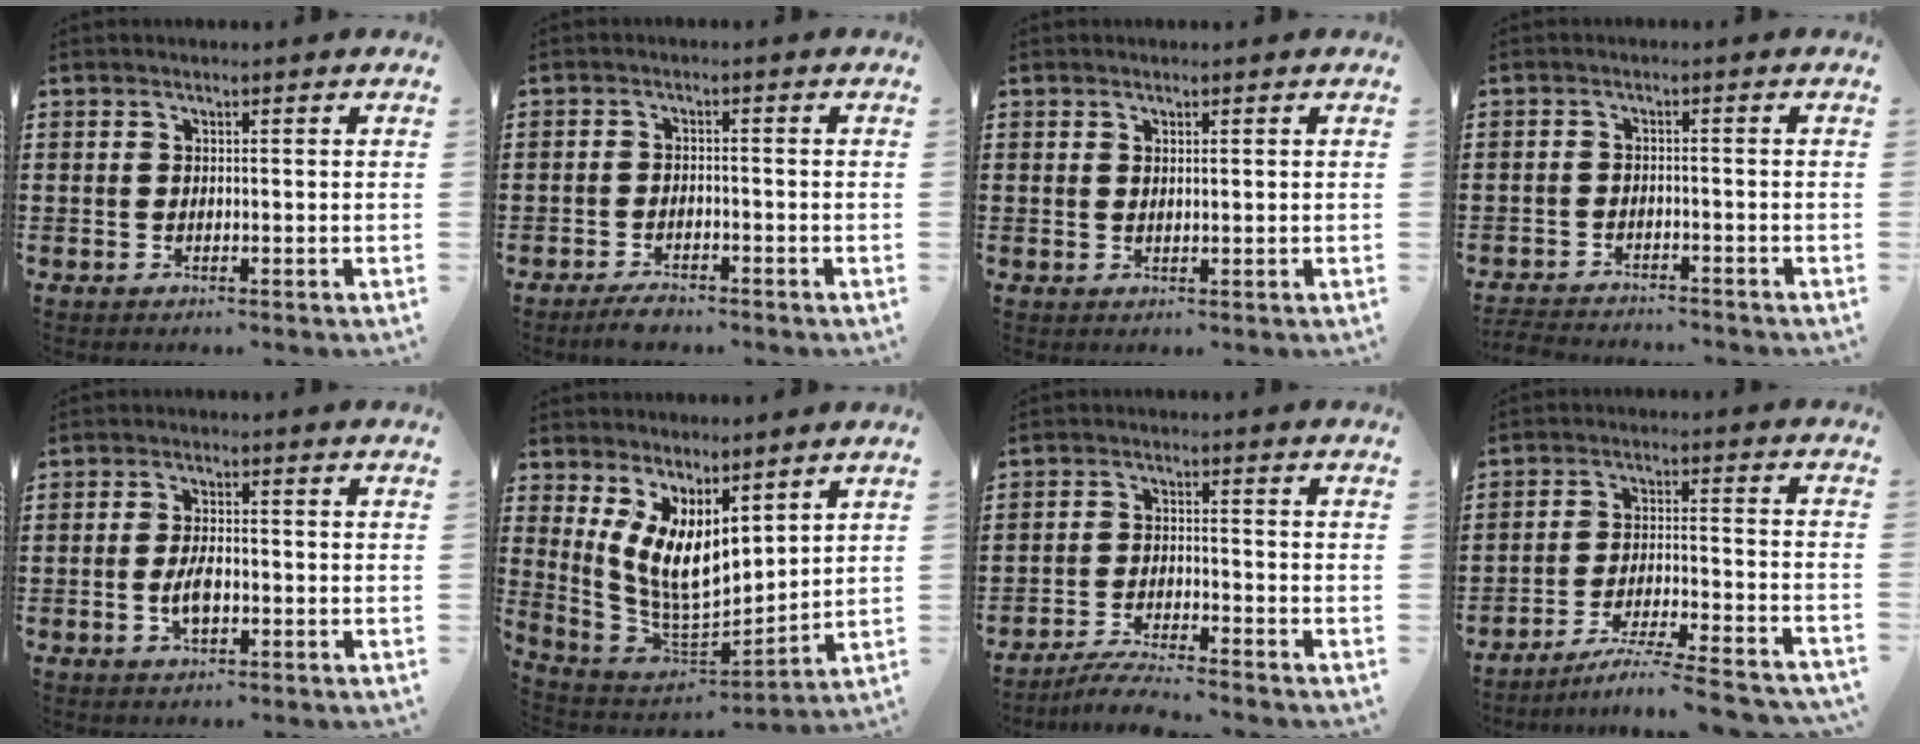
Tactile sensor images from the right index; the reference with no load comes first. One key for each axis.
{"total": 2.2, "fx": -2.0, "fy": 0.5, "fz": 0.7, "tx": -0.016, "ty": 0.004, "tz": -0.041}
{"total": 0.7, "fx": 0.4, "fy": 0.1, "fz": 0.5, "tx": -0.010, "ty": 0.001, "tz": 0.008}
{"total": 2.5, "fx": -2.5, "fy": 0.2, "fz": -0.1, "tx": -0.004, "ty": 0.000, "tz": -0.055}
{"total": 3.8, "fx": -0.9, "fy": 1.5, "fz": 3.3, "tx": -0.075, "ty": -0.002, "tz": -0.021}
{"total": 8.6, "fx": 4.0, "fy": 3.9, "fz": 6.5, "tx": -0.156, "ty": -0.027, "tz": 0.073}
{"total": 4.0, "fx": -3.8, "fy": -0.1, "fz": 1.1, "tx": -0.019, "ty": 0.001, "tz": -0.076}
{"total": 6.5, "fx": -5.9, "fy": -0.5, "fz": 2.6, "tx": -0.047, "ty": -0.012, "tz": -0.115}